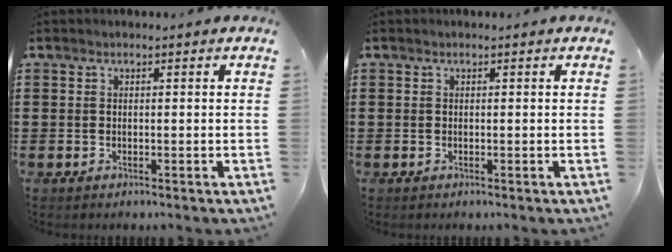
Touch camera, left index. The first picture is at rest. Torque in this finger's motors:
{"motor_torque": [0.00, 0.00, 0.00, 0.00]}